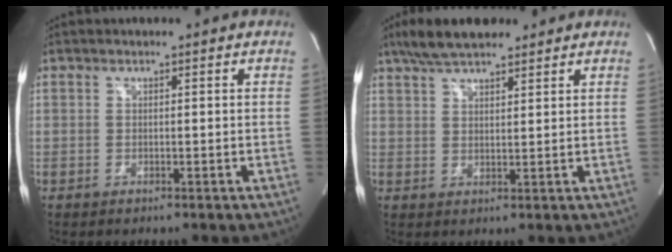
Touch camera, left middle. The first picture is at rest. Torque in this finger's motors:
{"motor_torque": [0.18, -0.10, 0.02, 0.05]}